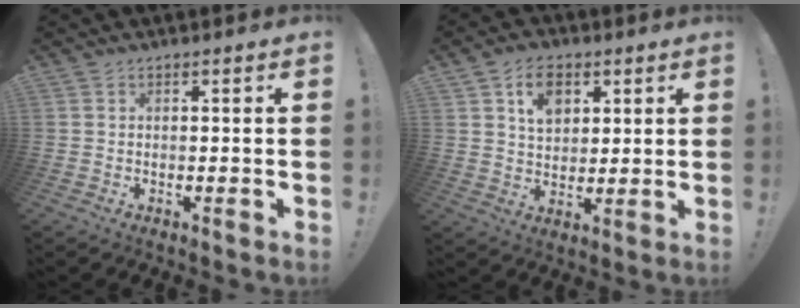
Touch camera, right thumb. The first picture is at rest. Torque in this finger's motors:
{"motor_torque": [-0.40, 0.51, -0.17, 0.22, 0.02]}